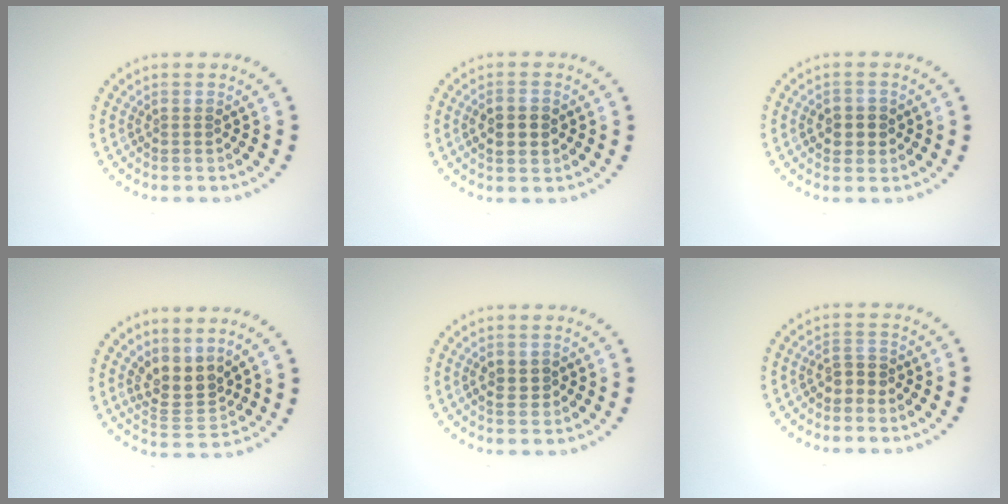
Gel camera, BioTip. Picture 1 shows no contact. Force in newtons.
{"total": 2.5, "press": 2.5, "slide": 0.1}
{"total": 2.3, "press": 2.2, "slide": 0.6}
{"total": 3.4, "press": 2.8, "slide": 1.8}
{"total": 1.3, "press": 1.3, "slide": 0.1}
{"total": 1.7, "press": 1.6, "slide": 0.8}